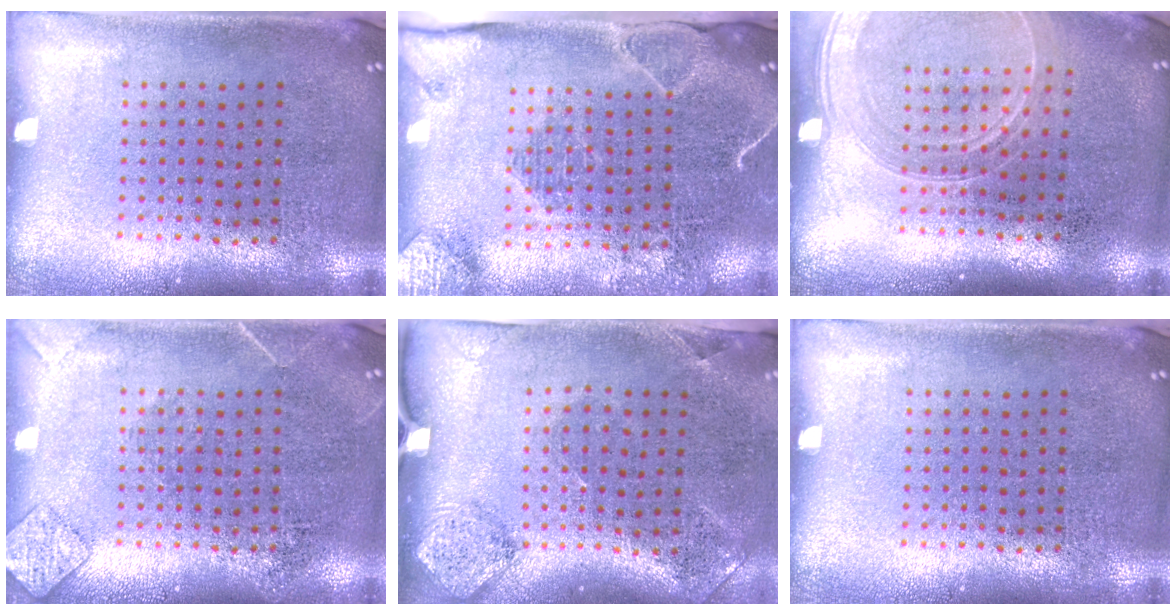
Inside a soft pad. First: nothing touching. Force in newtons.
{"total": 2.0, "press": 2.0, "slide": 0.1}
{"total": 1.6, "press": 1.5, "slide": 0.7}
{"total": 1.6, "press": 1.6, "slide": 0.2}
{"total": 1.8, "press": 1.2, "slide": 1.4}
{"total": 0.0}